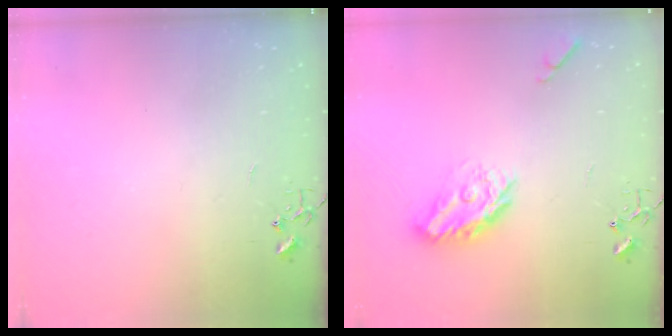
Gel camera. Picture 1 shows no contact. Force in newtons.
{"total": 12.2, "press": 12.2, "slide": 0.7}